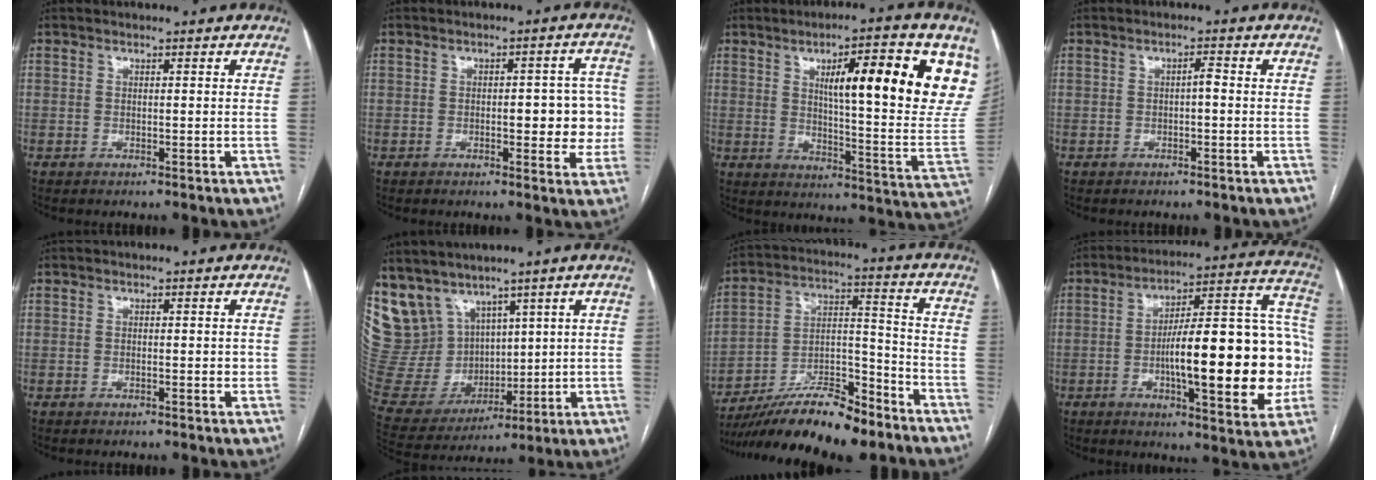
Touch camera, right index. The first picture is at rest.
{"total": 7.8, "force": [-0.3, 3.2, 7.1], "torque": [-0.071, 0.022, -0.001]}
{"total": 22.6, "force": [9.5, 2.8, 20.3], "torque": [-0.235, 0.002, 0.134]}
{"total": 1.3, "force": [-0.2, 0.3, 1.2], "torque": [-0.018, 0.006, -0.003]}
{"total": 1.3, "force": [0.0, 0.7, 1.1], "torque": [-0.014, 0.001, 0.000]}
{"total": 16.0, "force": [10.4, 11.3, 4.7], "torque": [-0.126, 0.051, 0.238]}
{"total": 17.1, "force": [-14.0, 3.4, 9.4], "torque": [-0.166, 0.010, -0.243]}
{"total": 23.9, "force": [-3.1, 5.3, 23.1], "torque": [-0.275, 0.036, -0.035]}